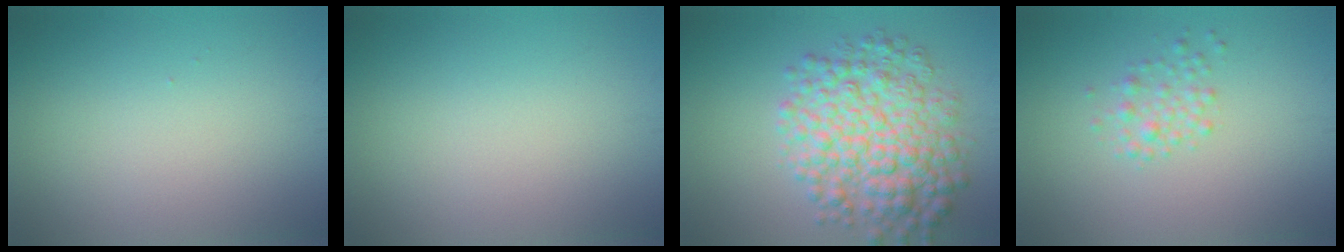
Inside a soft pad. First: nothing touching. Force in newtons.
{"total": 0.0}
{"total": 7.7, "press": 7.7, "slide": 0.1}
{"total": 1.7, "press": 1.7, "slide": 0.1}